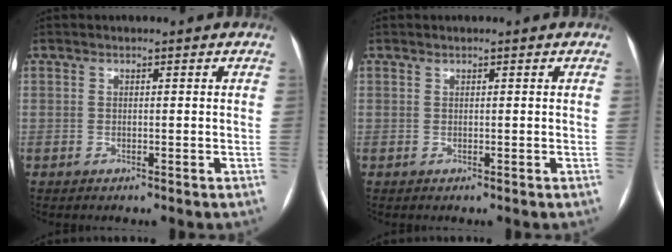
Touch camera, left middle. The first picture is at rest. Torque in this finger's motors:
{"motor_torque": [0.24, -0.29, 0.12, 0.02]}